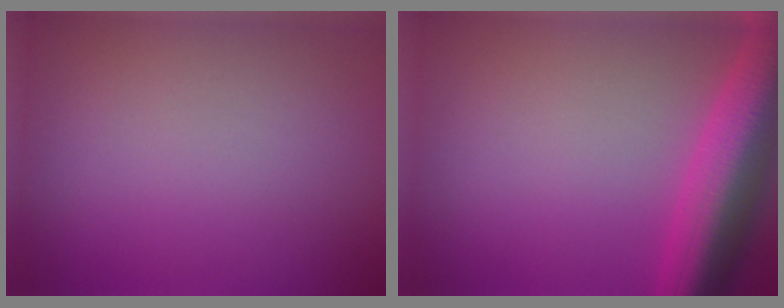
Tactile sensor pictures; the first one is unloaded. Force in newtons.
{"total": 9.4, "press": 9.4, "slide": 0.5}